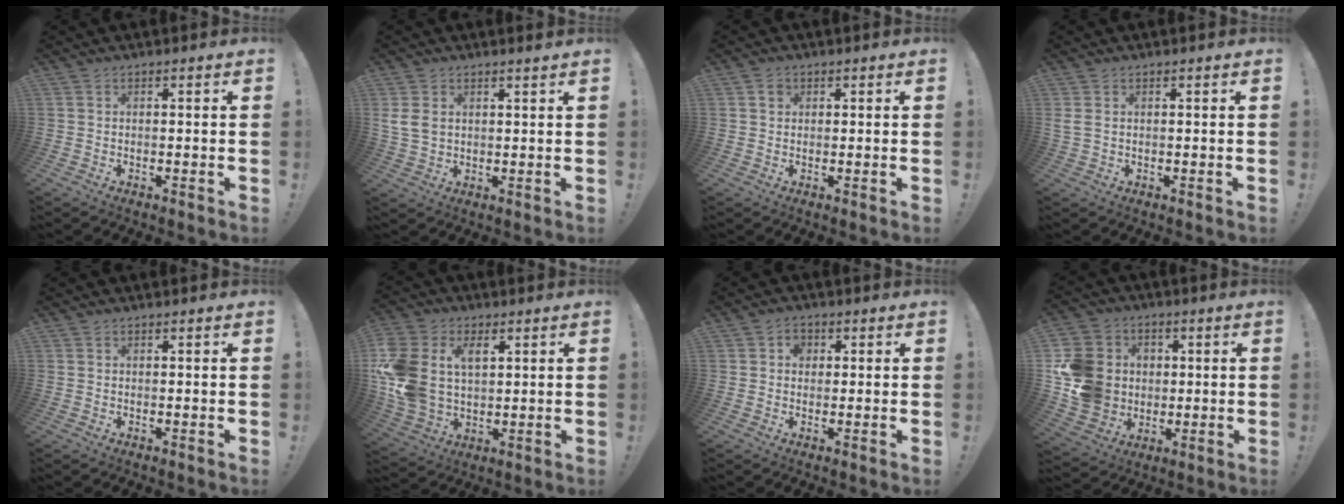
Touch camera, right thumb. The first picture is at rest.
{"total": 5.3, "force": [2.4, 3.4, 3.4], "torque": [-0.054, -0.004, 0.050]}
{"total": 1.7, "force": [0.7, 1.5, 0.4], "torque": [0.008, -0.003, 0.010]}
{"total": 1.7, "force": [0.8, 0.9, 1.3], "torque": [-0.032, 0.005, 0.017]}
{"total": 0.0}
{"total": 16.6, "force": [4.9, 12.1, 10.3], "torque": [-0.222, -0.022, 0.093]}
{"total": 3.5, "force": [0.6, 2.9, 1.7], "torque": [-0.024, 0.003, 0.010]}
{"total": 16.0, "force": [0.5, 14.6, 6.7], "torque": [-0.122, 0.015, 0.028]}